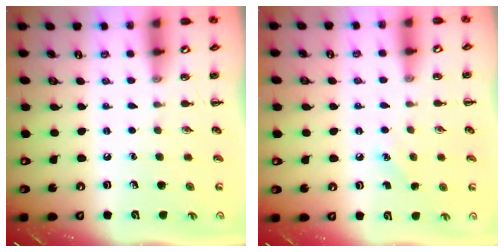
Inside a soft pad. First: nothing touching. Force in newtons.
{"total": 4.8, "press": 4.7, "slide": 1.2}